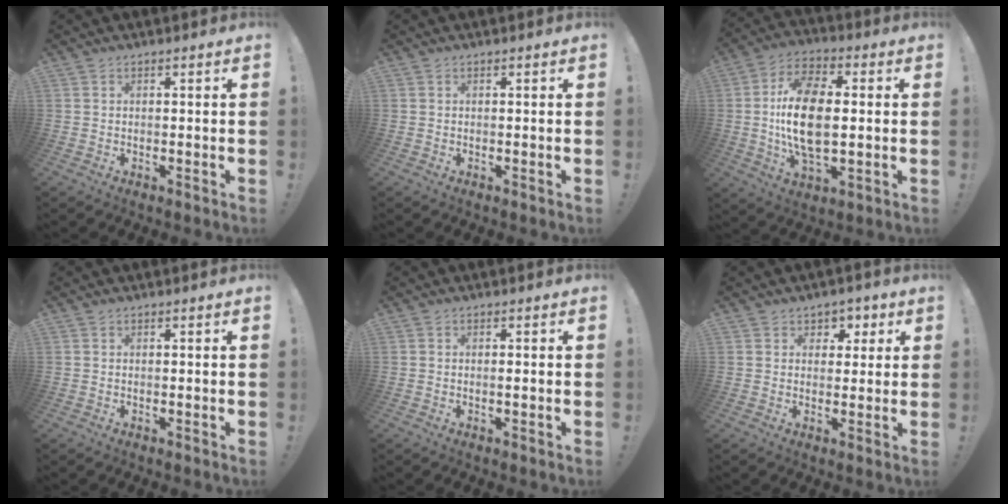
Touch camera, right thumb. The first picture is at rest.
{"total": 0.0}
{"total": 16.6, "force": [0.3, 9.2, 13.7], "torque": [-0.261, -0.002, -0.001]}
{"total": 0.0}
{"total": 0.9, "force": [-0.1, -0.2, 0.9], "torque": [-0.009, -0.003, -0.004]}
{"total": 4.6, "force": [1.7, 4.1, 0.8], "torque": [0.001, -0.010, 0.031]}